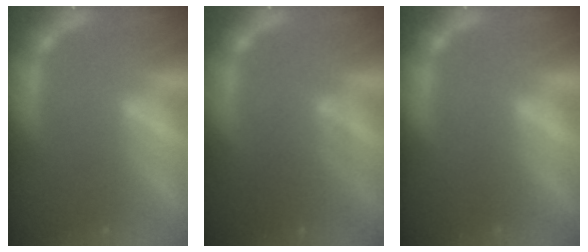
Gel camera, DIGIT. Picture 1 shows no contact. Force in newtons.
{"total": 4.1}
{"total": 0.0}